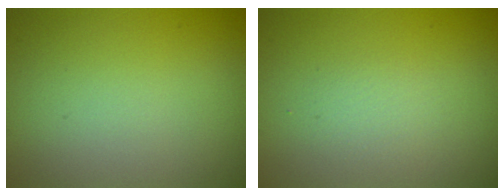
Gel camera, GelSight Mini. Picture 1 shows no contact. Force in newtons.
{"total": 1.5, "press": 1.4, "slide": 0.1}